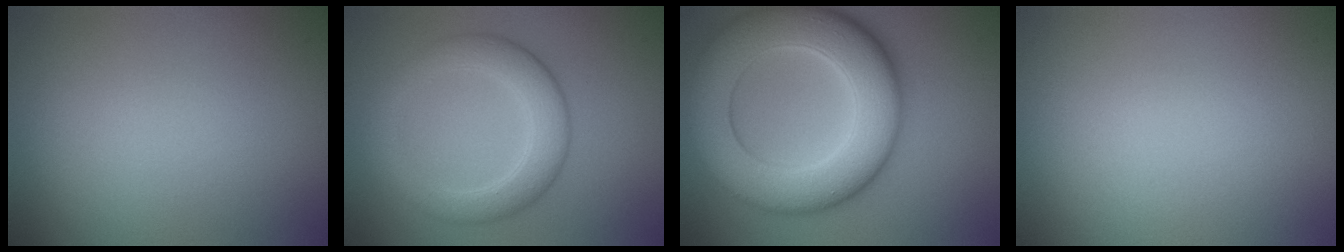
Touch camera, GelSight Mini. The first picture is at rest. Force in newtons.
{"total": 4.5, "press": 4.5, "slide": 0.2}
{"total": 12.1, "press": 12.1, "slide": 0.3}
{"total": 0.0}